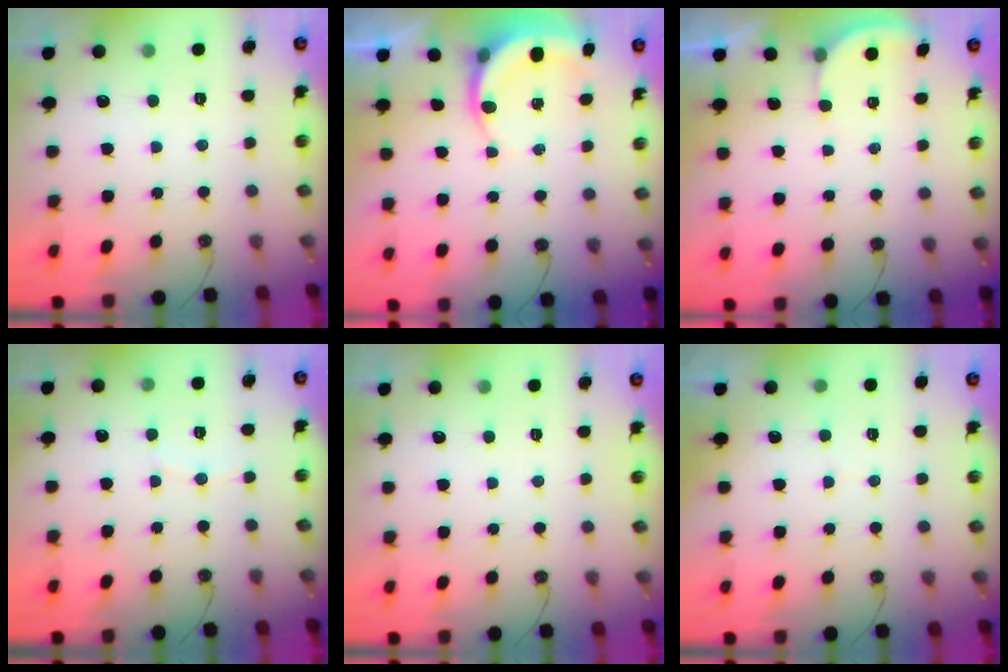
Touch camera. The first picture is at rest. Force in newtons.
{"total": 4.9, "press": 4.9, "slide": 0.7}
{"total": 1.6, "press": 1.6, "slide": 0.3}
{"total": 3.1, "press": 3.1, "slide": 0.2}
{"total": 0.0}
{"total": 2.7, "press": 2.6, "slide": 0.2}